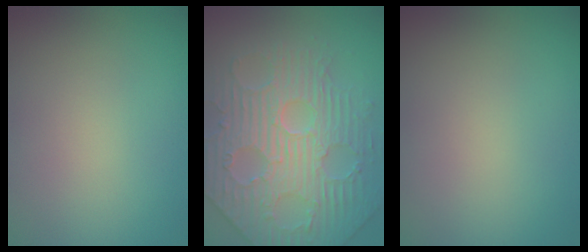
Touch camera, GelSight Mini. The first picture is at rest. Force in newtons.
{"total": 5.3, "press": 5.2, "slide": 1.2}
{"total": 0.0}